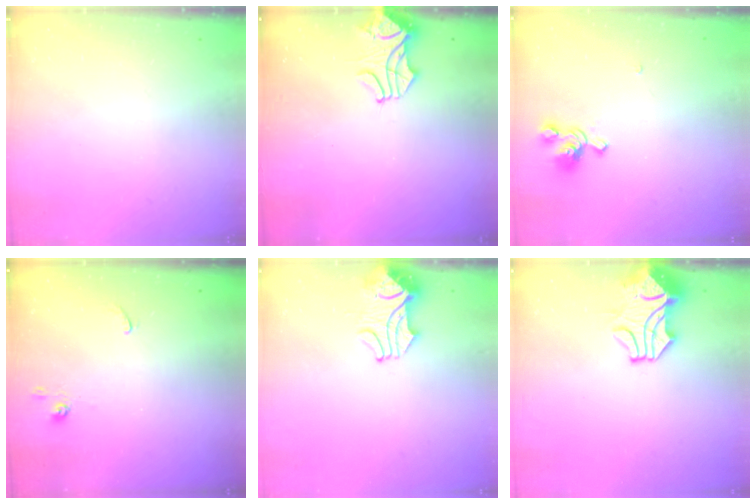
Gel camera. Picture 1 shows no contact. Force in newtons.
{"total": 1.2, "press": 1.2, "slide": 0.3}
{"total": 1.2, "press": 0.2, "slide": 1.2}
{"total": 3.0, "press": 3.0, "slide": 0.4}
{"total": 2.1, "press": 2.0, "slide": 0.5}
{"total": 2.1, "press": 1.8, "slide": 1.1}